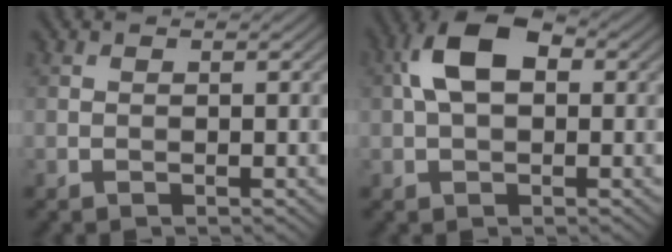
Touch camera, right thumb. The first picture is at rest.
{"total": 7.8, "force": [1.4, 4.6, 6.1], "torque": [-0.128, 0.014, 0.015]}